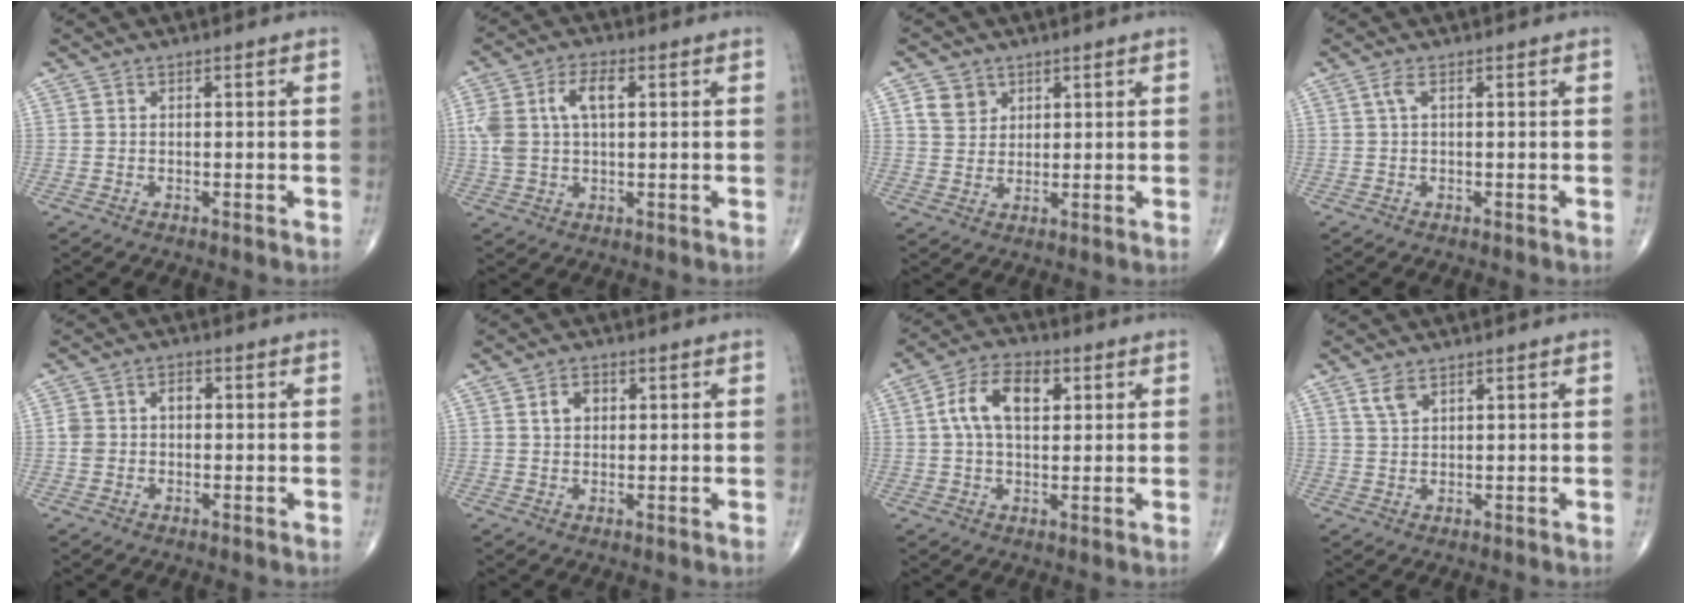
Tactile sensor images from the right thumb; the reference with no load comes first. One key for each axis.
{"total": 8.9, "fx": 2.0, "fy": 4.8, "fz": 7.2, "tx": -0.155, "ty": 0.019, "tz": 0.041}
{"total": 4.8, "fx": 2.3, "fy": 3.9, "fz": 1.6, "tx": -0.014, "ty": -0.011, "tz": 0.044}
{"total": 1.4, "fx": 0.4, "fy": 0.3, "fz": 1.3, "tx": -0.039, "ty": 0.008, "tz": 0.008}
{"total": 4.0, "fx": 0.1, "fy": 3.1, "fz": 2.5, "tx": -0.044, "ty": 0.018, "tz": 0.001}
{"total": 3.5, "fx": 1.1, "fy": 2.5, "fz": 2.1, "tx": -0.028, "ty": 0.003, "tz": 0.018}
{"total": 10.2, "fx": 2.4, "fy": 5.9, "fz": 8.0, "tx": -0.137, "ty": 0.016, "tz": 0.037}
{"total": 2.9, "fx": 1.8, "fy": 1.4, "fz": 1.7, "tx": -0.033, "ty": -0.005, "tz": 0.042}